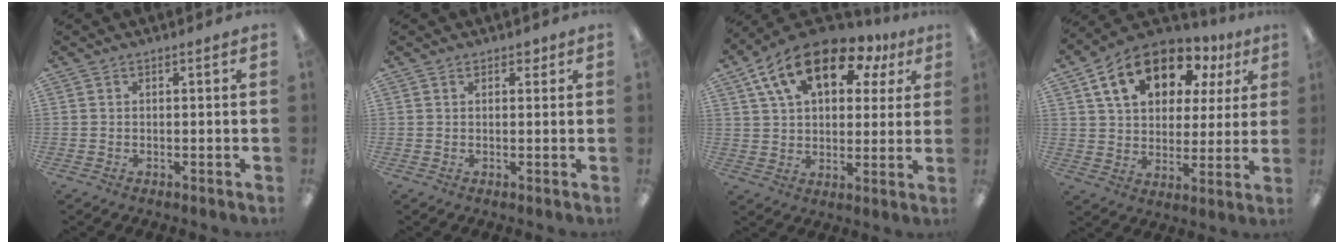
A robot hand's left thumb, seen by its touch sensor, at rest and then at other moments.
{"total": 1.6, "force": [0.9, 1.0, 0.8], "torque": [-0.009, 0.000, 0.014]}
{"total": 17.3, "force": [9.4, 9.5, 10.9], "torque": [-0.188, -0.028, 0.166]}
{"total": 17.0, "force": [9.4, 10.4, 9.6], "torque": [-0.167, -0.027, 0.168]}